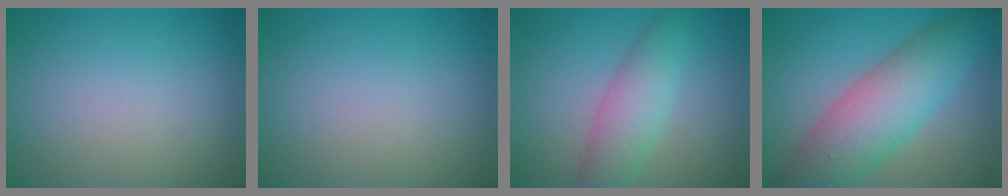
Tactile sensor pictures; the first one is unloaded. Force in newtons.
{"total": 0.0}
{"total": 4.4, "press": 4.4, "slide": 0.1}
{"total": 8.5, "press": 8.5, "slide": 0.1}